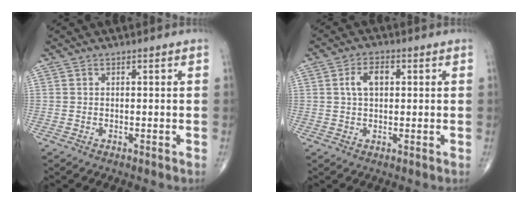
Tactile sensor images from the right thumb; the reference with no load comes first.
{"total": 4.8, "force": [1.0, 2.8, 3.8], "torque": [-0.069, 0.010, 0.015]}